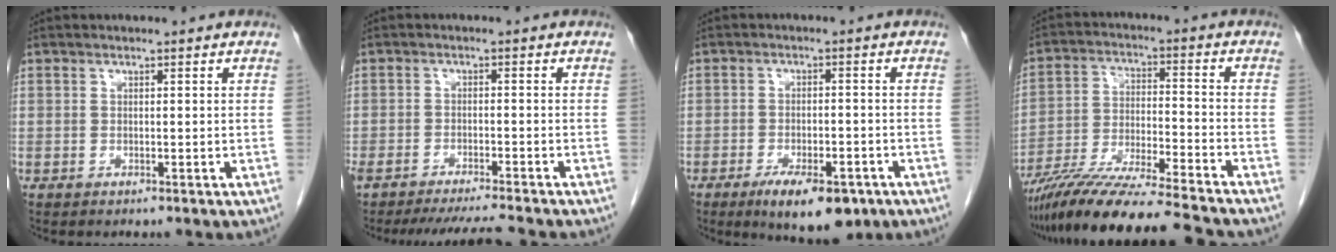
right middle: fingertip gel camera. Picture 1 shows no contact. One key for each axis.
{"total": 7.4, "fx": -6.9, "fy": -0.3, "fz": 2.9, "tx": -0.039, "ty": -0.010, "tz": -0.108}
{"total": 9.5, "fx": -6.0, "fy": 3.4, "fz": 6.6, "tx": -0.093, "ty": -0.007, "tz": -0.086}
{"total": 16.7, "fx": -14.6, "fy": -0.3, "fz": 8.2, "tx": -0.157, "ty": -0.029, "tz": -0.255}